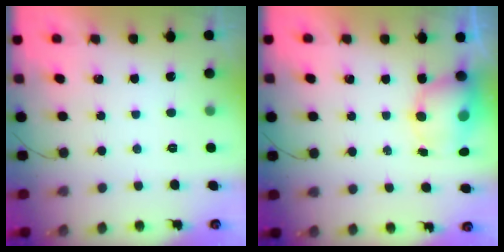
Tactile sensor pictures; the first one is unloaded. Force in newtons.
{"total": 6.7, "press": 6.7, "slide": 0.9}